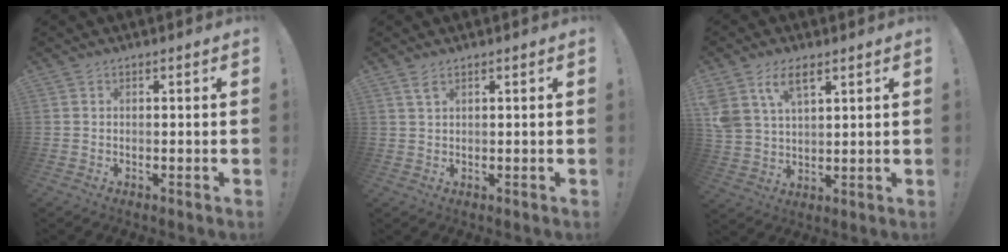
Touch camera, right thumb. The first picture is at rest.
{"total": 2.3, "force": [1.3, 0.8, 1.7], "torque": [-0.031, -0.001, 0.023]}
{"total": 9.4, "force": [5.4, 5.0, 5.7], "torque": [-0.122, -0.012, 0.106]}